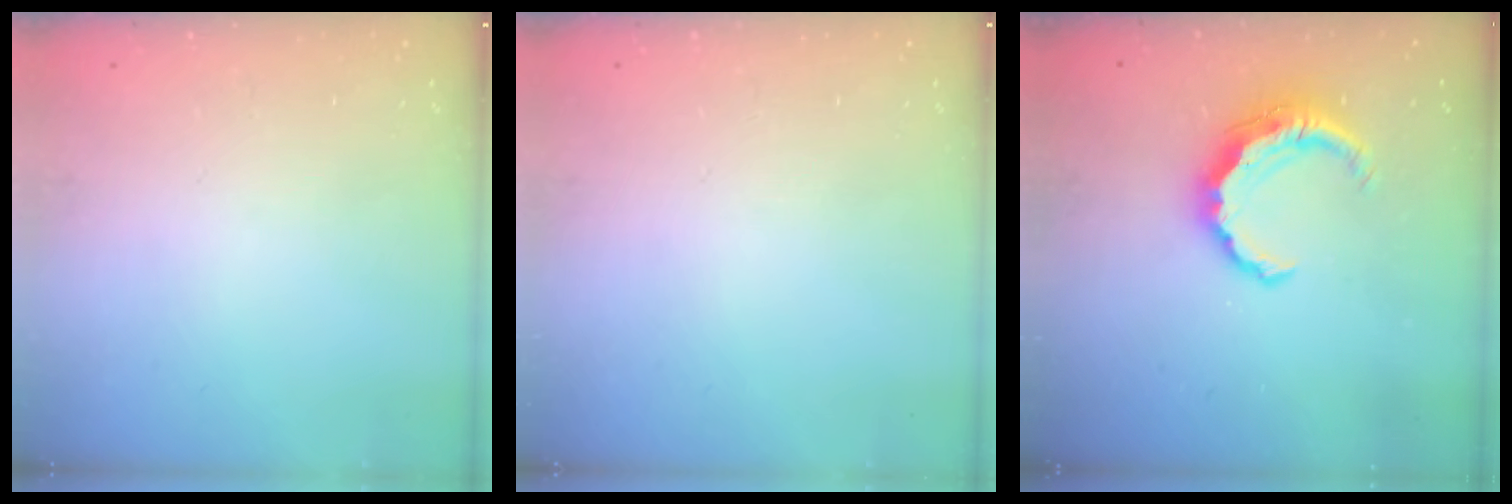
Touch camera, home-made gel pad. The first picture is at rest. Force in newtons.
{"total": 0.0}
{"total": 9.4, "press": 9.3, "slide": 1.0}